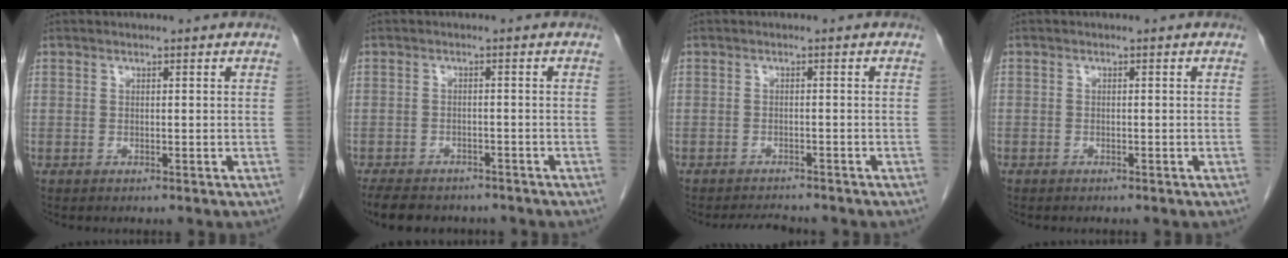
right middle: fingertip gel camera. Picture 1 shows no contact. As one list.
[{"total": 9.9, "force": [-8.1, 4.2, 3.9], "torque": [-0.073, -0.003, -0.110]}, {"total": 3.1, "force": [-3.0, 0.5, 0.5], "torque": [-0.011, -0.010, -0.047]}, {"total": 0.6, "force": [-0.4, 0.4, 0.0], "torque": [-0.007, 0.002, -0.008]}]